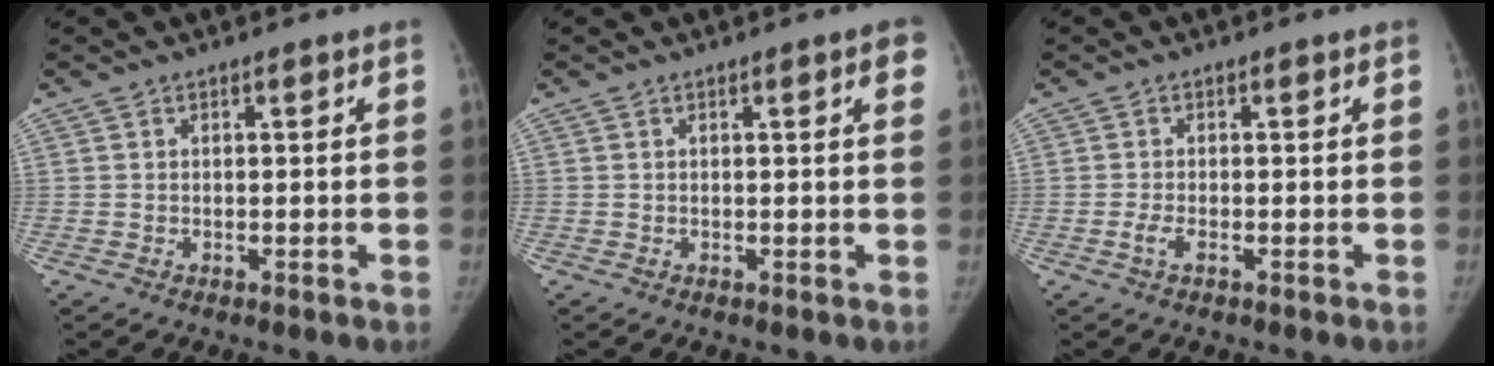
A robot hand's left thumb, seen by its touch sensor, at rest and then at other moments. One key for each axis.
{"total": 2.1, "fx": 0.9, "fy": 0.4, "fz": 1.8, "tx": -0.017, "ty": 0.001, "tz": 0.008}
{"total": 1.7, "fx": -0.8, "fy": 0.5, "fz": 1.4, "tx": -0.035, "ty": 0.003, "tz": -0.018}